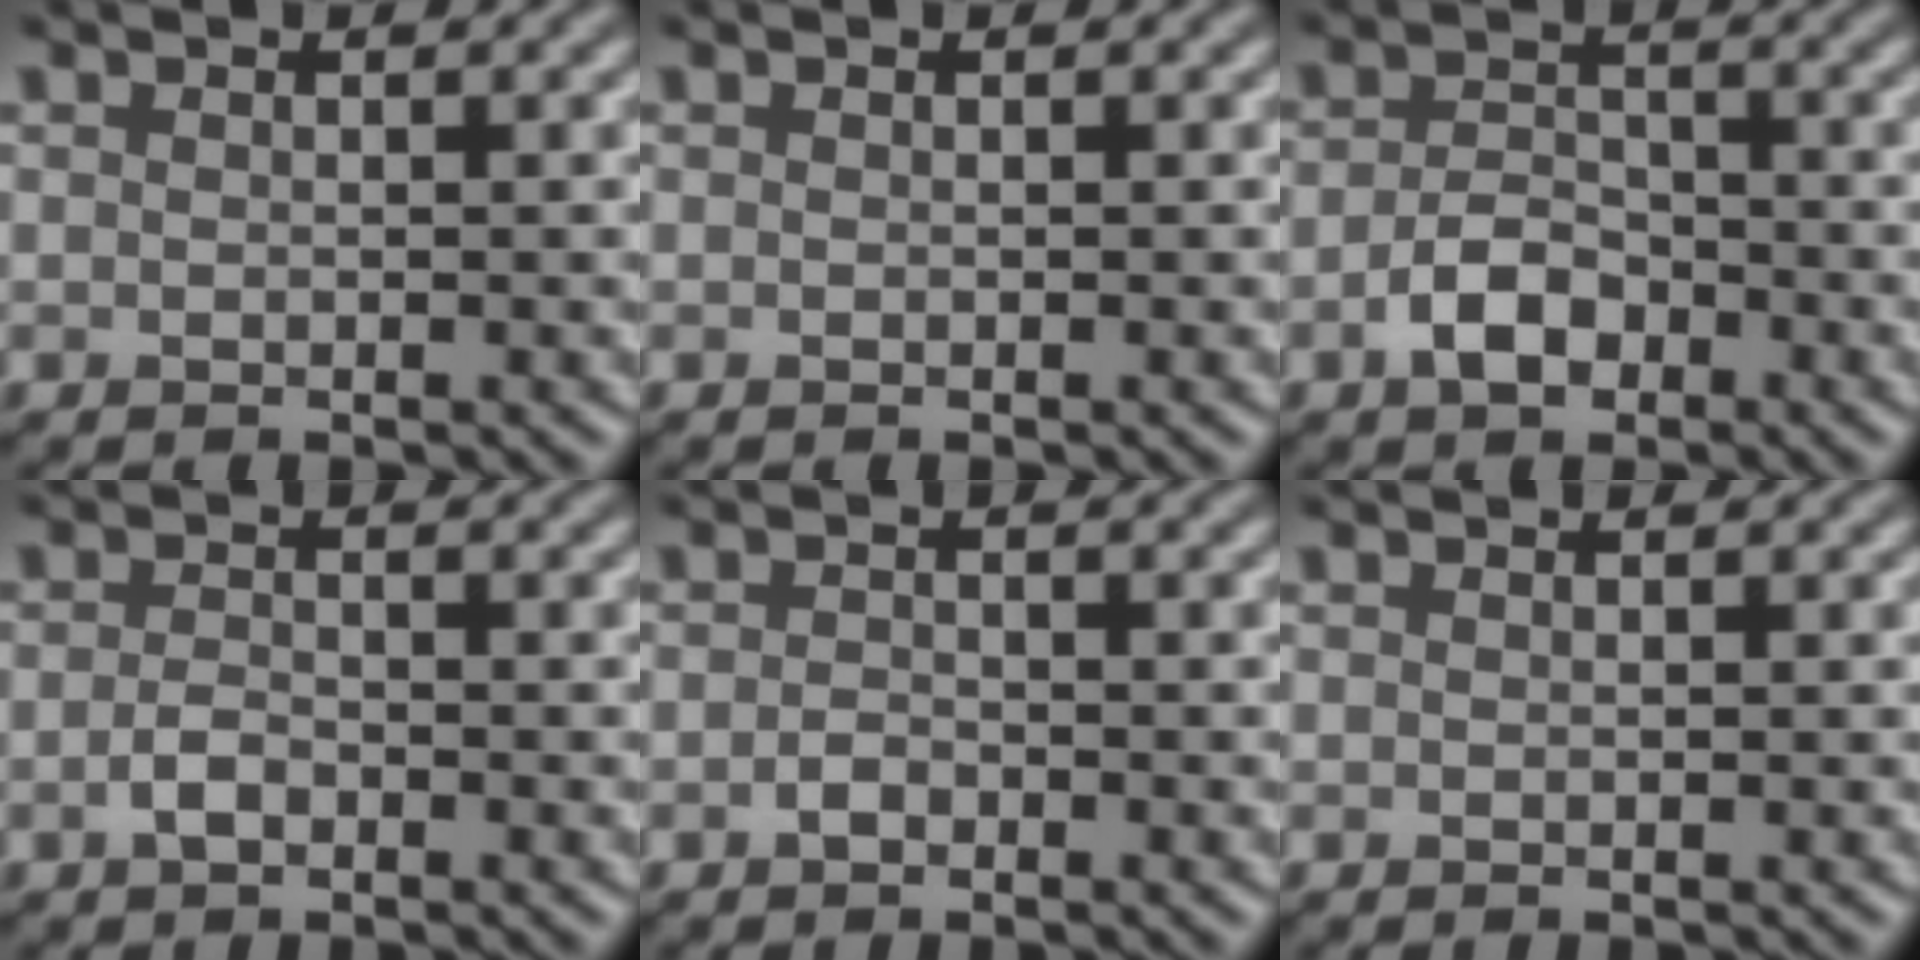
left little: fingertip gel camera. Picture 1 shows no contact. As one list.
[{"total": 0.0}, {"total": 3.2, "force": [-1.8, 1.9, 1.8], "torque": [-0.033, 0.005, -0.038]}, {"total": 1.5, "force": [-0.9, 0.7, 1.0], "torque": [-0.023, 0.001, -0.020]}, {"total": 1.1, "force": [-0.7, 0.6, 0.5], "torque": [-0.012, 0.001, -0.017]}, {"total": 0.0}]